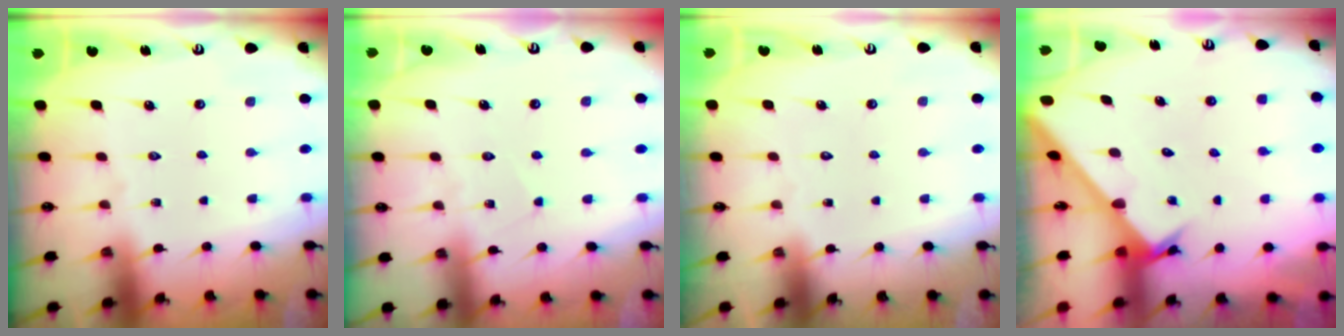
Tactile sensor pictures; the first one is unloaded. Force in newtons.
{"total": 5.1, "press": 5.1, "slide": 0.5}
{"total": 1.6, "press": 1.6, "slide": 0.0}
{"total": 2.6, "press": 2.6, "slide": 0.2}